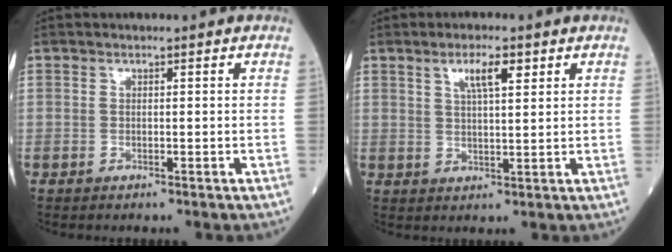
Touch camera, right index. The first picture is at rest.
{"total": 4.5, "force": [2.4, 0.8, 3.8], "torque": [-0.070, 0.004, 0.043]}